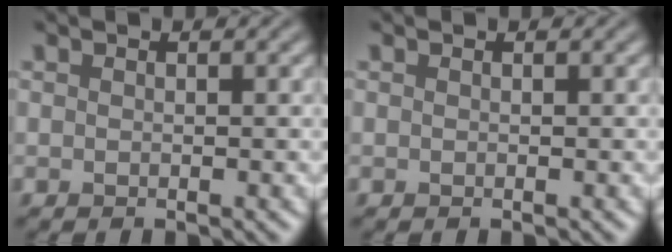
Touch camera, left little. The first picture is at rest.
{"total": 0.0}